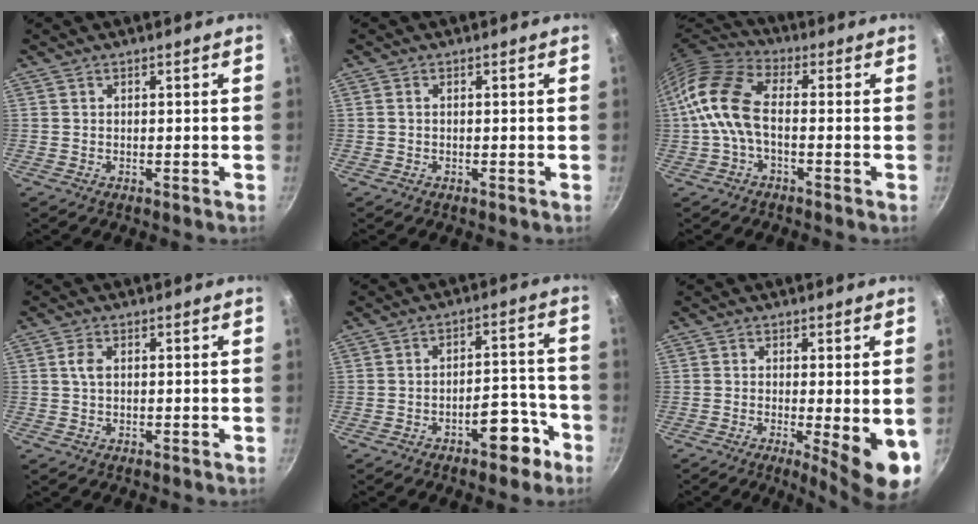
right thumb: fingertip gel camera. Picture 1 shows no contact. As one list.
[{"total": 0.6, "force": [0.0, 0.4, 0.4], "torque": [-0.009, 0.004, 0.000]}, {"total": 11.2, "force": [-1.6, 6.0, 9.3], "torque": [-0.187, 0.036, -0.051]}, {"total": 2.4, "force": [0.4, 1.4, 1.9], "torque": [-0.038, 0.002, 0.006]}, {"total": 8.1, "force": [-4.8, 3.8, 5.4], "torque": [-0.045, 0.058, -0.053]}, {"total": 9.6, "force": [-2.0, 2.0, 9.1], "torque": [-0.115, -0.011, -0.020]}]